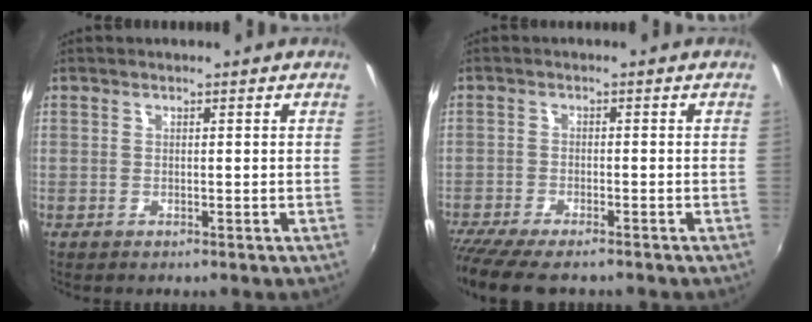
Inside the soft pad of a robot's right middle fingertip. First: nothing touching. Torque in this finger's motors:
{"motor_torque": [1.10, -1.03, 0.34, 0.13]}